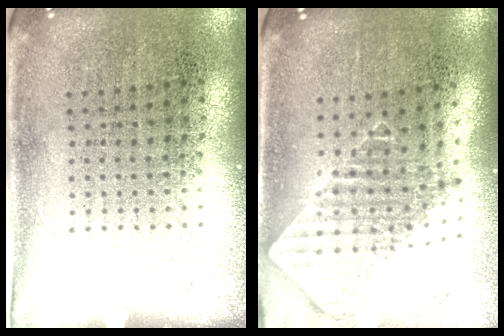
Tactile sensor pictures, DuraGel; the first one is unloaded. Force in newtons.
{"total": 2.0, "press": 1.6, "slide": 1.2}